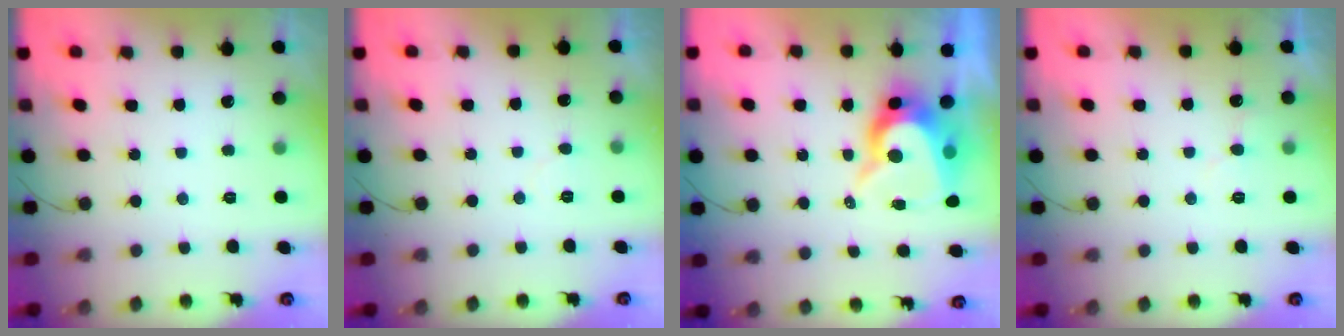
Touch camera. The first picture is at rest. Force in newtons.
{"total": 3.3, "press": 3.3, "slide": 0.2}
{"total": 10.2, "press": 10.2, "slide": 0.7}
{"total": 5.0, "press": 5.0, "slide": 0.2}